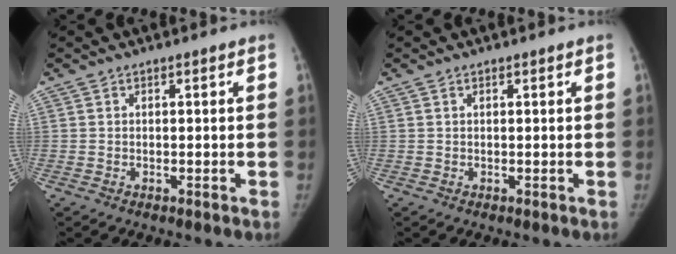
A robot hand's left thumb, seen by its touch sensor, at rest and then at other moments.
{"total": 0.0}